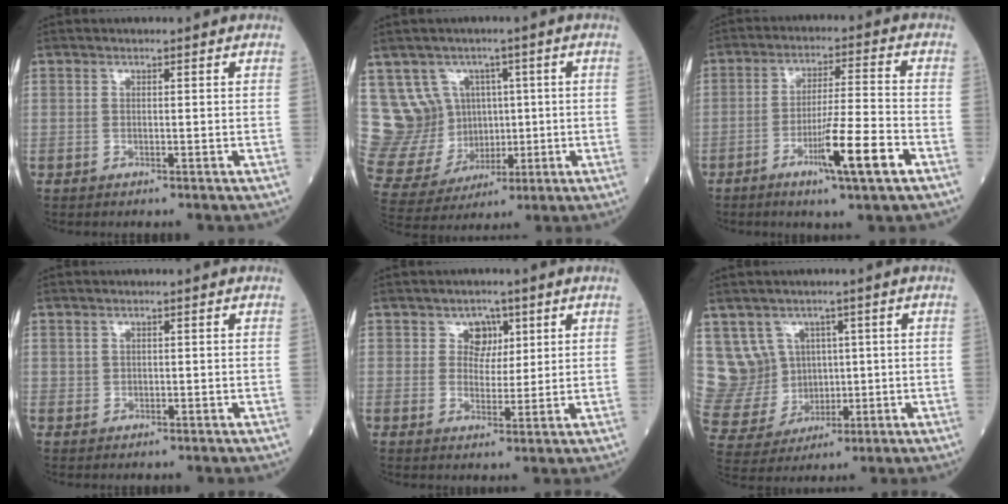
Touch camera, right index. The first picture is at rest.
{"total": 12.0, "force": [3.2, 10.8, 4.1], "torque": [-0.104, 0.044, 0.096]}
{"total": 9.9, "force": [-4.6, -0.3, 8.8], "torque": [-0.153, -0.012, -0.077]}
{"total": 0.7, "force": [0.3, 0.6, 0.2], "torque": [-0.001, 0.001, 0.006]}
{"total": 3.7, "force": [1.9, 3.0, 1.2], "torque": [-0.011, 0.004, 0.031]}
{"total": 9.4, "force": [2.9, 8.7, 2.2], "torque": [-0.068, 0.041, 0.085]}